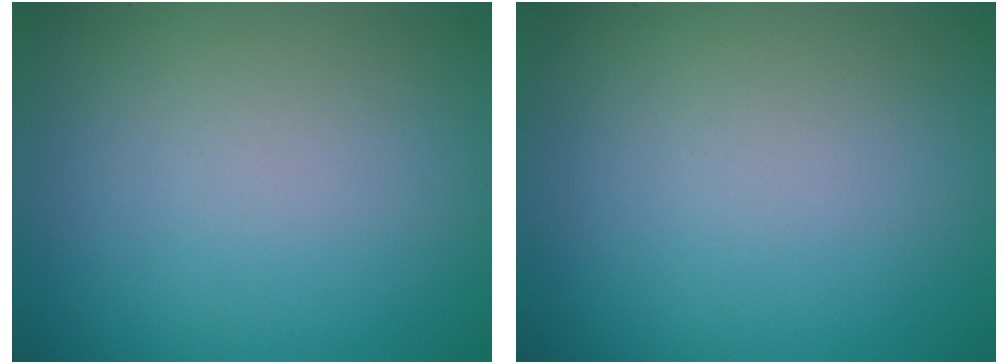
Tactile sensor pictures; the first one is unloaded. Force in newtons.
{"total": 0.0}